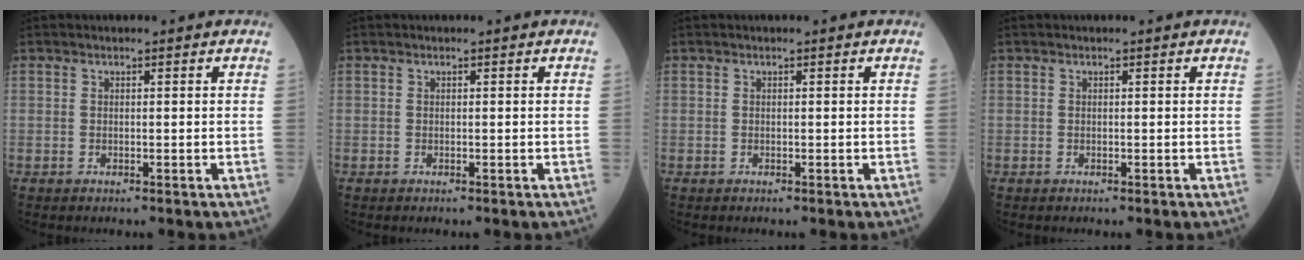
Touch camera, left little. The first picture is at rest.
{"total": 0.0}
{"total": 0.0}
{"total": 0.0}